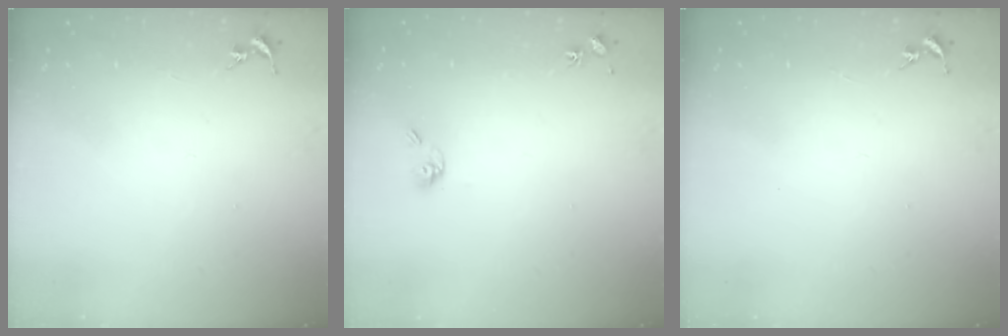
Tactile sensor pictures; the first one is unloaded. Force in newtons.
{"total": 6.0, "press": 5.6, "slide": 2.1}
{"total": 0.0}